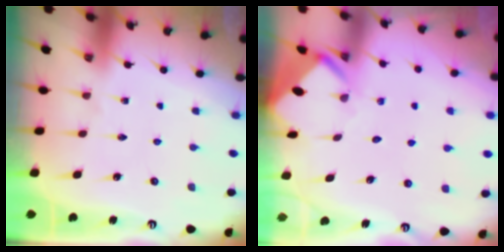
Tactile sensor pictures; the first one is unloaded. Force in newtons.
{"total": 3.6, "press": 3.6, "slide": 0.3}